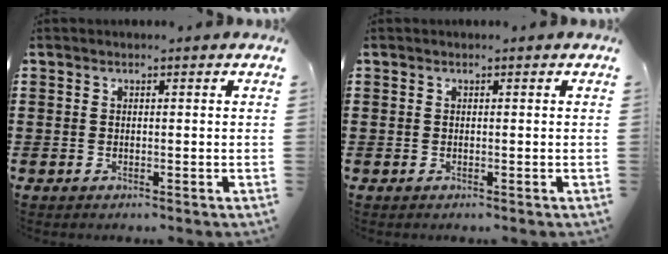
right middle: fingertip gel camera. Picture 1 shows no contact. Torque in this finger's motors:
{"motor_torque": [0.00, 0.00, 0.00, 0.00]}